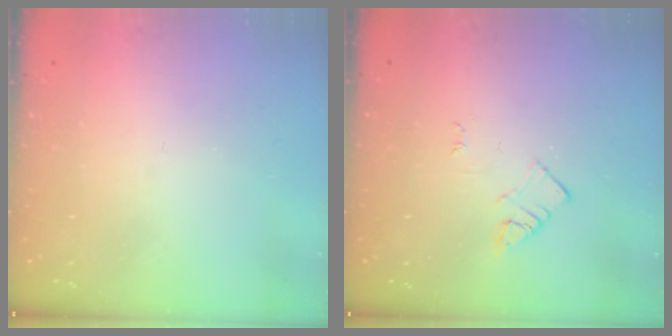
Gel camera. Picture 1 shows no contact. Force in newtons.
{"total": 2.1, "press": 2.1, "slide": 0.3}